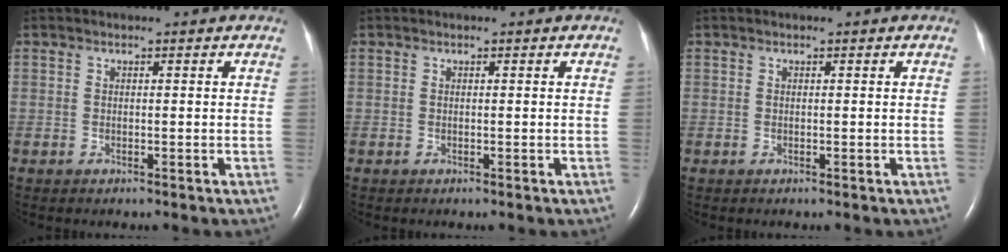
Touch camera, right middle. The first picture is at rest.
{"total": 0.0}
{"total": 0.0}